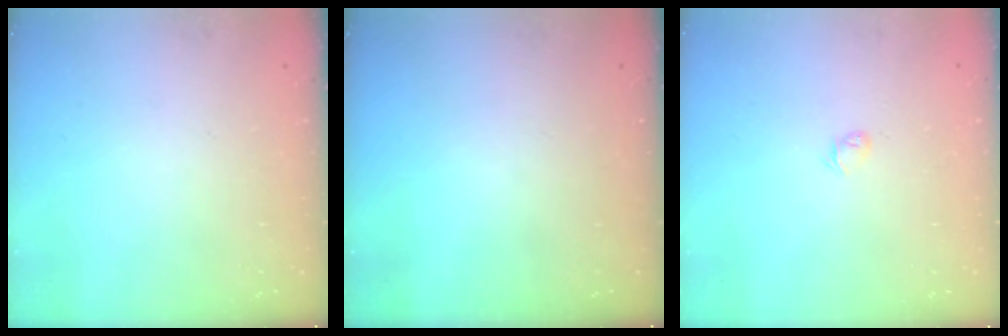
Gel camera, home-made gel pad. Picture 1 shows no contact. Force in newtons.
{"total": 0.0}
{"total": 2.6, "press": 2.5, "slide": 0.6}